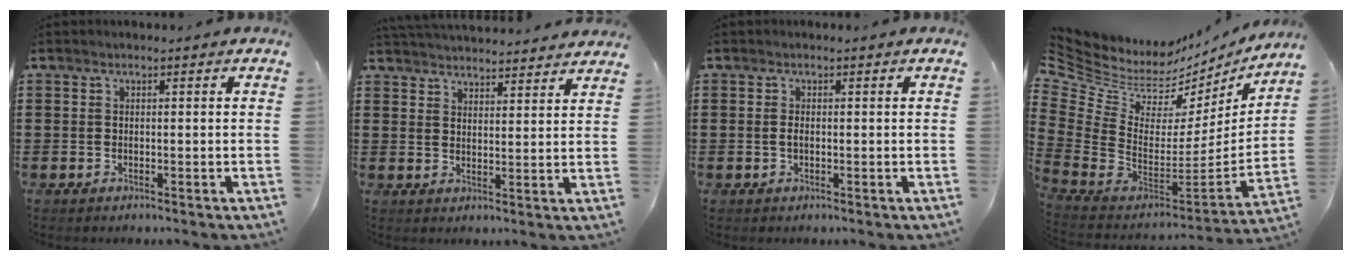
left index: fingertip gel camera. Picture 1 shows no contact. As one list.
[{"total": 3.9, "force": [3.9, -0.2, 0.2], "torque": [-0.015, -0.021, 0.071]}, {"total": 0.9, "force": [-0.3, 0.2, 0.8], "torque": [-0.025, -0.004, -0.008]}, {"total": 6.1, "force": [5.3, 2.8, 1.5], "torque": [-0.087, -0.073, 0.087]}]